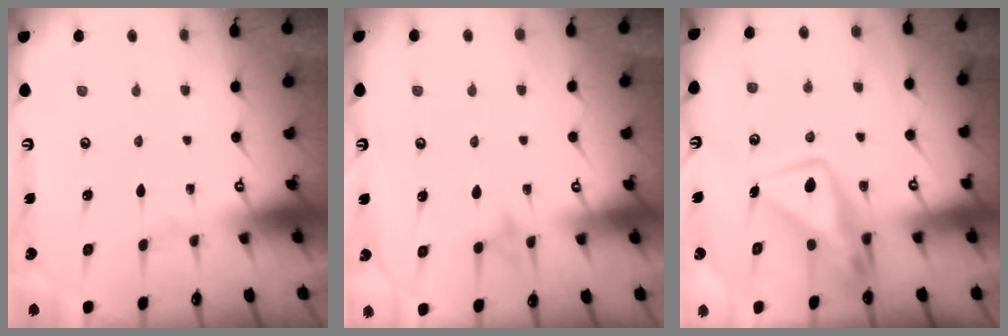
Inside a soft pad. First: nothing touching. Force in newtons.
{"total": 8.7, "press": 8.6, "slide": 0.9}
{"total": 11.0, "press": 10.9, "slide": 1.0}